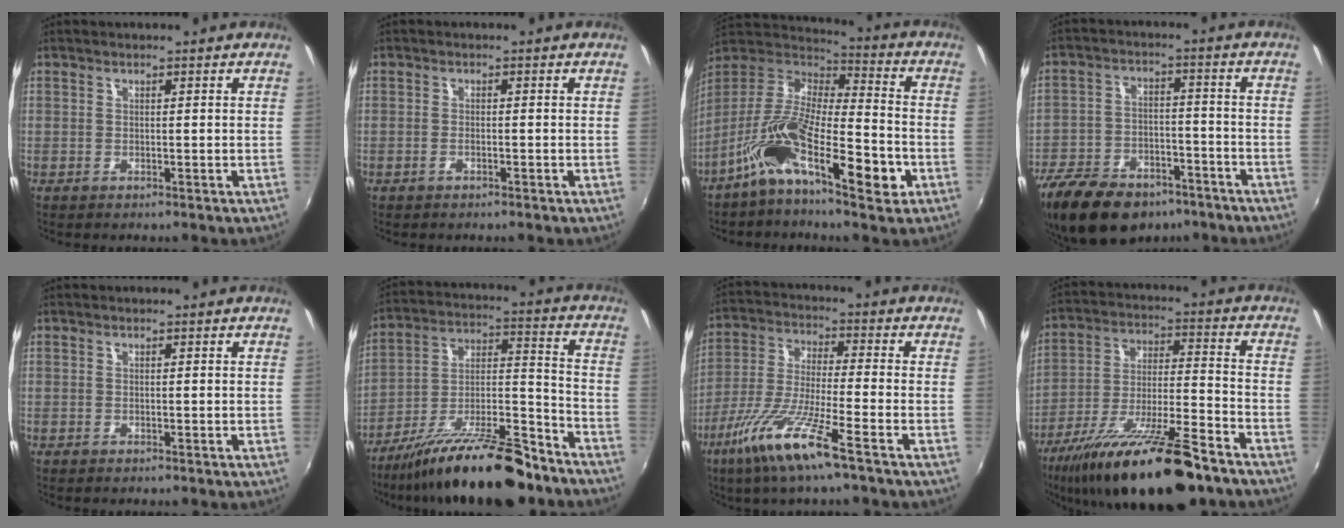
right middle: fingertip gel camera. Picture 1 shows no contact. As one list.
[{"total": 1.1, "force": [-0.8, 0.3, 0.7], "torque": [-0.017, 0.001, -0.018]}, {"total": 18.0, "force": [-8.9, 5.3, 14.7], "torque": [-0.254, -0.008, -0.166]}, {"total": 20.6, "force": [-14.5, 10.4, 10.1], "torque": [-0.228, -0.015, -0.223]}, {"total": 0.0}, {"total": 20.6, "force": [-15.7, 5.3, 12.3], "torque": [-0.214, -0.002, -0.246]}, {"total": 12.6, "force": [-7.3, 0.6, 10.2], "torque": [-0.220, -0.019, -0.143]}, {"total": 22.4, "force": [-16.0, 4.4, 14.9], "torque": [-0.279, -0.041, -0.266]}]